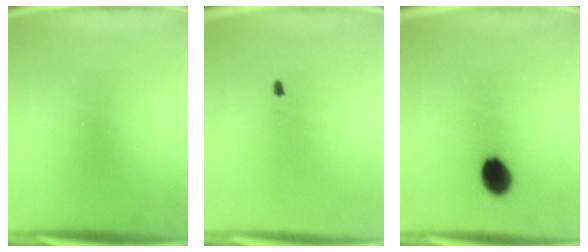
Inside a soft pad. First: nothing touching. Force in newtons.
{"total": 0.5}
{"total": 6.7}